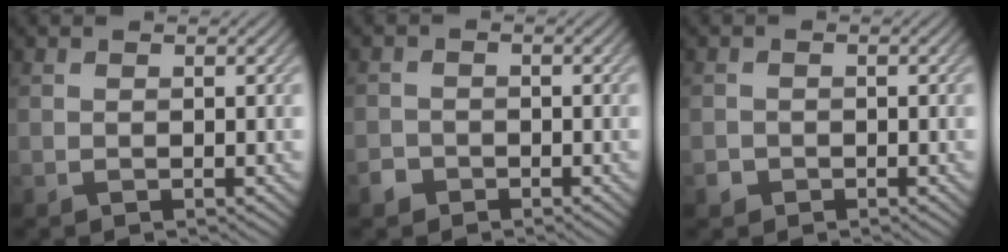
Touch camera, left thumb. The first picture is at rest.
{"total": 1.8, "force": [-1.2, 1.3, 0.3], "torque": [-0.003, 0.001, -0.028]}
{"total": 1.3, "force": [-0.8, 1.1, 0.2], "torque": [-0.001, -0.003, -0.018]}